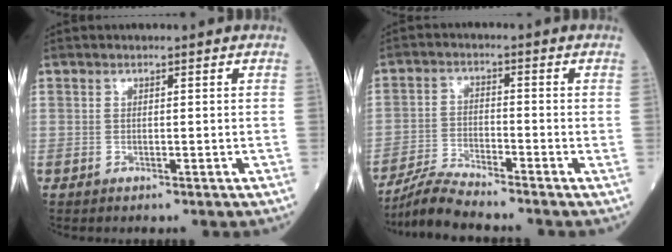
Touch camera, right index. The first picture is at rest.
{"total": 5.9, "force": [-5.6, -0.7, 1.7], "torque": [-0.036, -0.019, -0.111]}